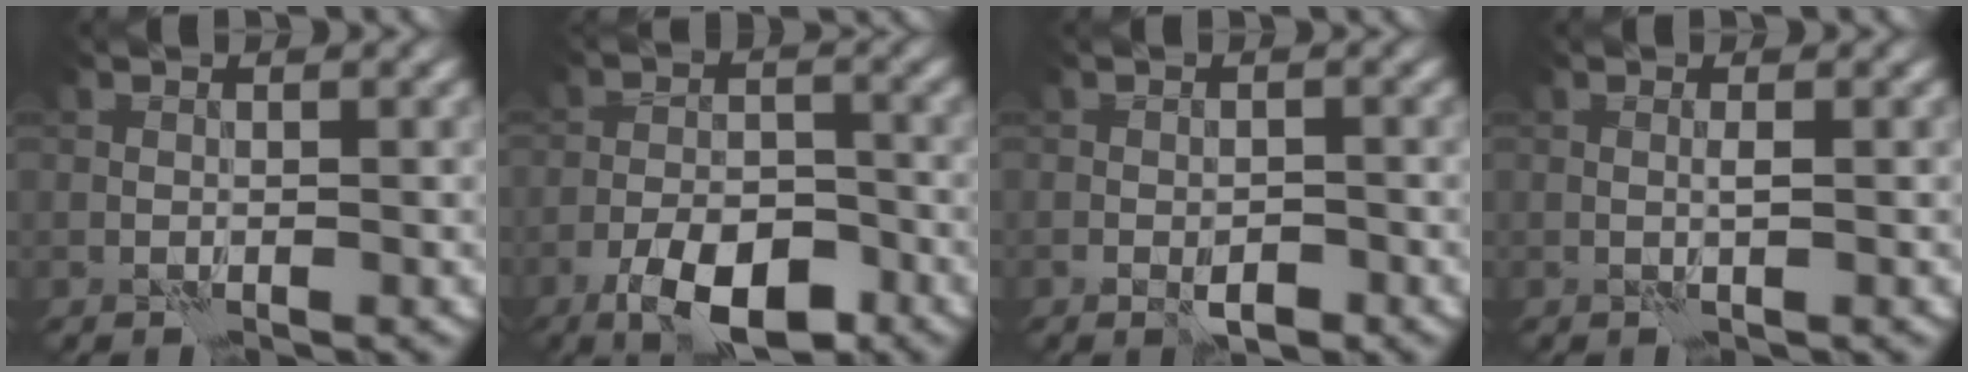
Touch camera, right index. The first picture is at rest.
{"total": 7.3, "force": [-4.5, 2.9, 4.9], "torque": [-0.078, 0.002, -0.083]}
{"total": 2.0, "force": [-1.2, 0.9, 1.4], "torque": [-0.025, 0.000, -0.021]}
{"total": 0.6, "force": [0.1, -0.3, 0.5], "torque": [-0.013, -0.001, 0.000]}